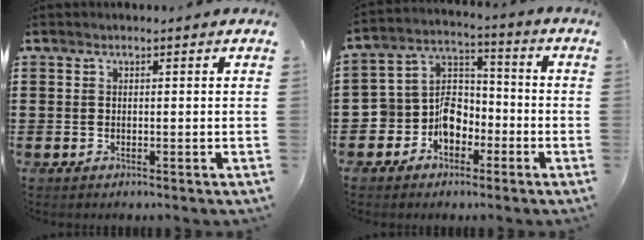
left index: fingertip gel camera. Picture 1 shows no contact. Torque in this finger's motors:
{"motor_torque": [1.30, 0.83, 0.39, 0.05]}